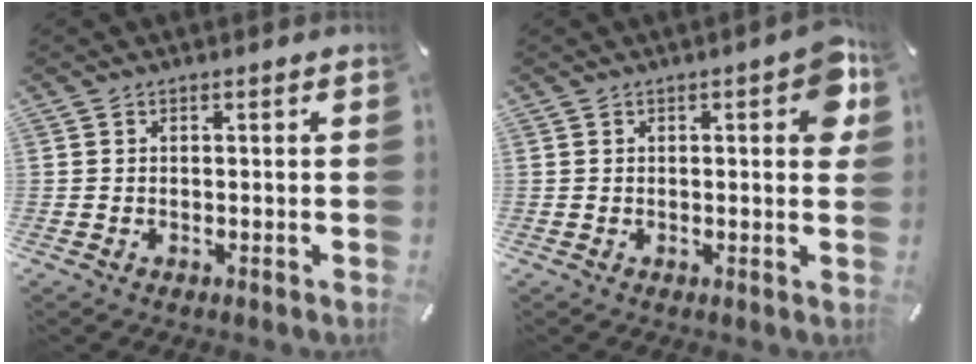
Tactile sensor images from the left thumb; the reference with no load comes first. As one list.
[{"total": 6.2, "force": [2.0, 2.5, 5.3], "torque": [-0.065, -0.006, 0.026]}]